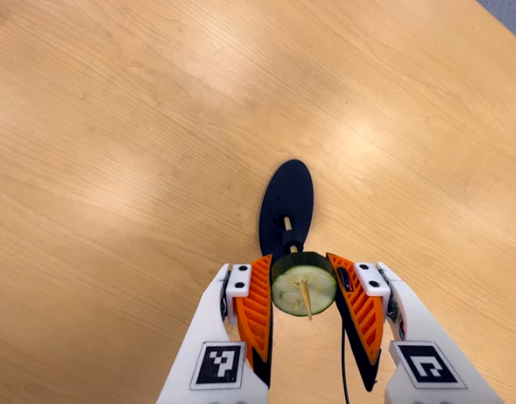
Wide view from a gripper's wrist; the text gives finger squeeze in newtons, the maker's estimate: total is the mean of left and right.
{"total": 9.7, "left": 9.1, "right": 10.4}